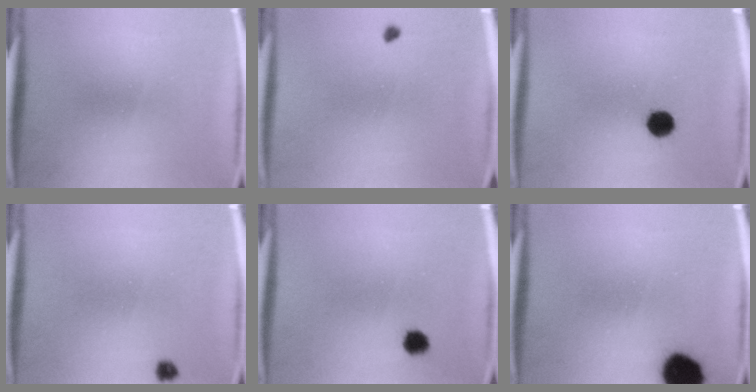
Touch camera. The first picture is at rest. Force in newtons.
{"total": 0.7}
{"total": 4.7}
{"total": 1.4}
{"total": 2.7}
{"total": 10.6}